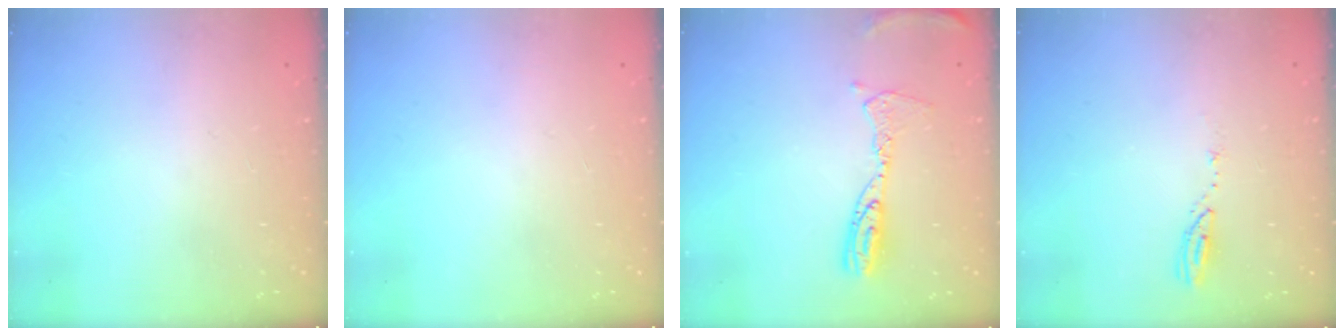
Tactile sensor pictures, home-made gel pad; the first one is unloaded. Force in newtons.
{"total": 0.0}
{"total": 10.2, "press": 10.2, "slide": 1.0}
{"total": 5.1, "press": 5.1, "slide": 0.5}